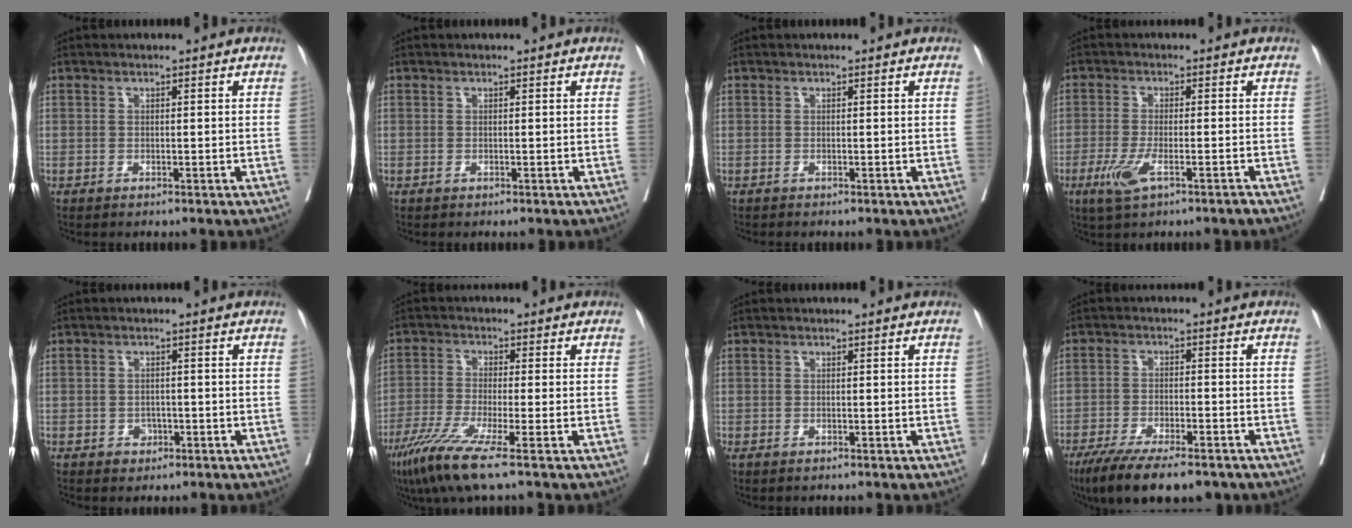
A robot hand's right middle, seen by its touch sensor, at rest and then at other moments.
{"total": 0.0}
{"total": 0.0}
{"total": 5.0, "force": [-2.7, 0.5, 4.2], "torque": [-0.087, -0.013, -0.053]}
{"total": 1.8, "force": [-0.8, 1.4, 0.7], "torque": [-0.004, 0.005, -0.007]}
{"total": 8.2, "force": [-5.1, -0.6, 6.4], "torque": [-0.125, -0.027, -0.099]}
{"total": 0.0}
{"total": 14.0, "force": [-10.5, 3.7, 8.5], "torque": [-0.138, -0.024, -0.165]}